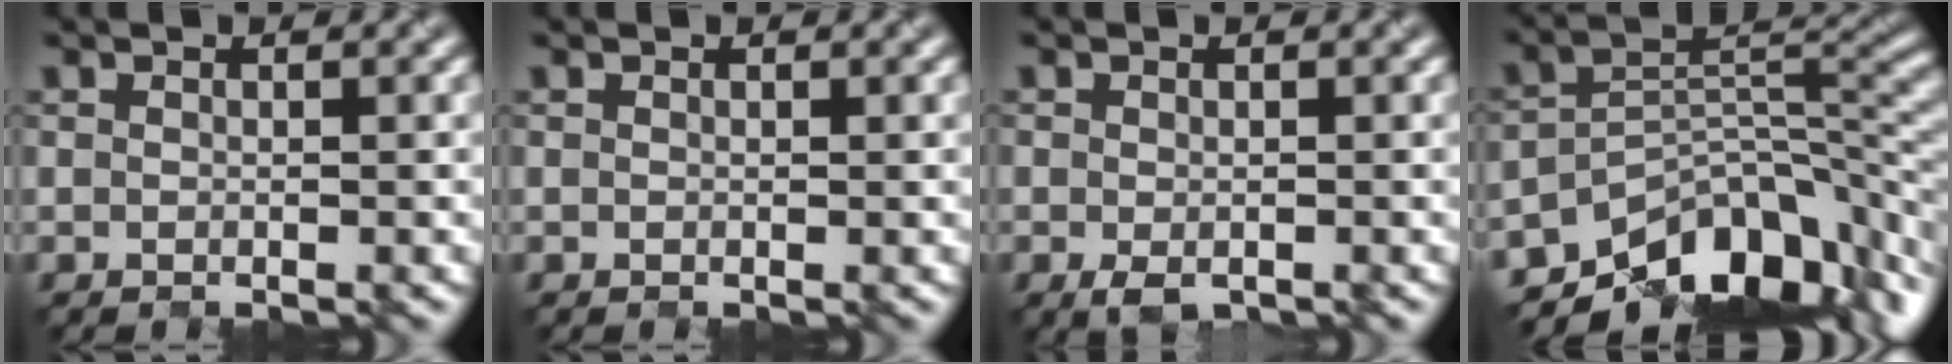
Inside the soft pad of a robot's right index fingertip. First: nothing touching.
{"total": 0.0}
{"total": 1.5, "force": [-1.4, 0.4, 0.5], "torque": [-0.021, -0.010, -0.014]}
{"total": 10.2, "force": [-7.5, 4.8, 5.1], "torque": [-0.071, -0.004, -0.134]}